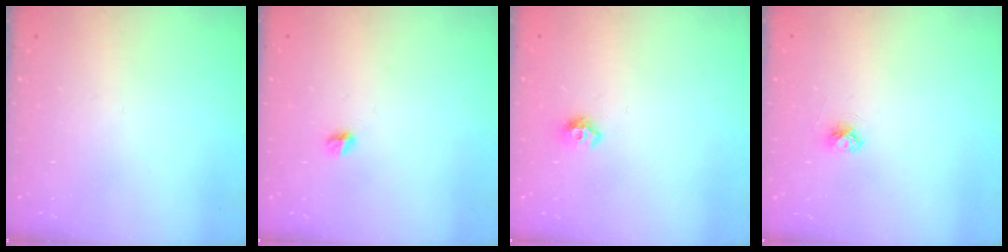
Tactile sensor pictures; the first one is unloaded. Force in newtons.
{"total": 4.9, "press": 4.9, "slide": 0.5}
{"total": 6.9, "press": 6.8, "slide": 0.9}
{"total": 3.7, "press": 3.6, "slide": 0.4}